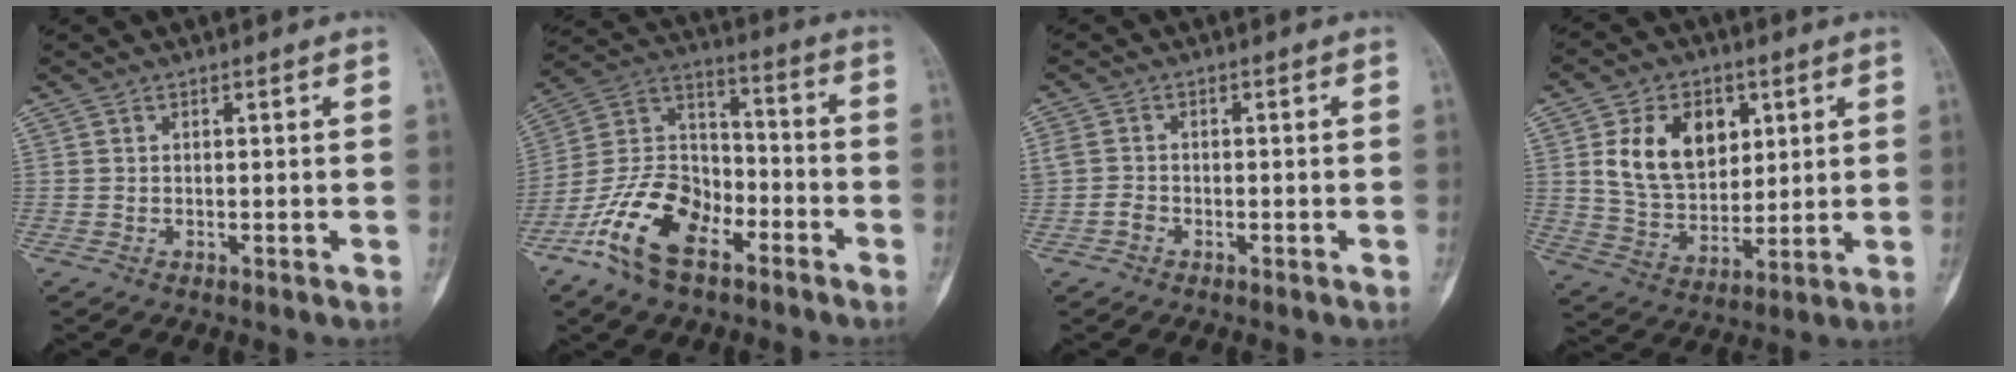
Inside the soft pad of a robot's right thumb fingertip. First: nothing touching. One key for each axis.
{"total": 17.1, "fx": -9.4, "fy": 9.4, "fz": 10.7, "tx": -0.196, "ty": 0.068, "tz": -0.182}
{"total": 2.7, "fx": -1.0, "fy": 2.2, "fz": 1.2, "tx": -0.027, "ty": 0.015, "tz": -0.018}
{"total": 14.3, "fx": 4.5, "fy": 10.1, "fz": 9.1, "tx": -0.117, "ty": -0.016, "tz": 0.089}